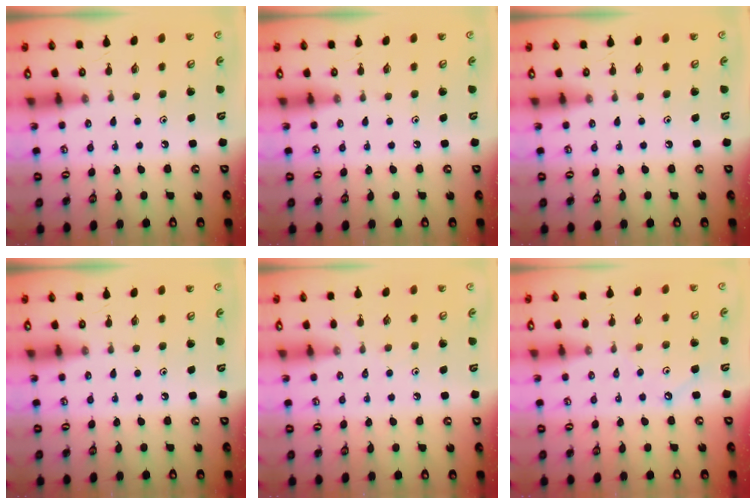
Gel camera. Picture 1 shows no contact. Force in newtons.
{"total": 0.0}
{"total": 0.0}
{"total": 0.0}
{"total": 3.0, "press": 2.9, "slide": 0.5}
{"total": 3.0, "press": 2.9, "slide": 0.4}